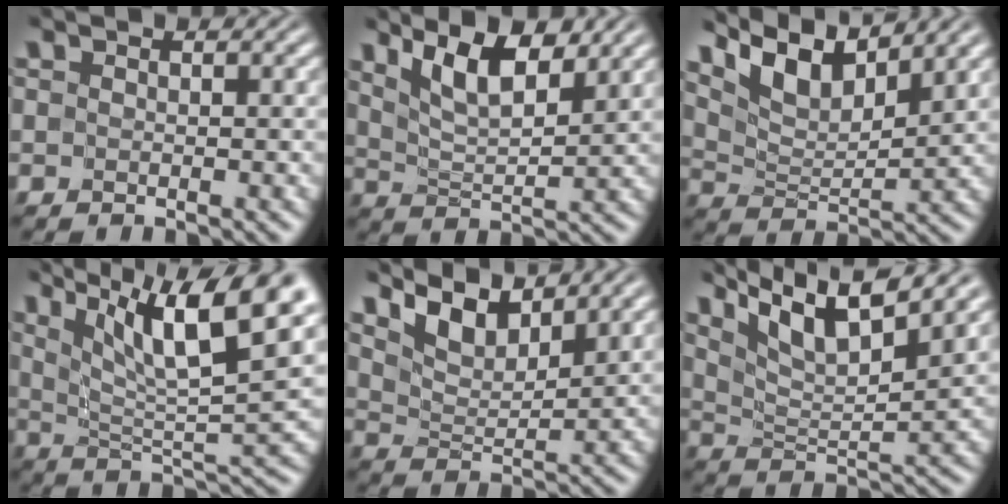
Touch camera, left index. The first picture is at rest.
{"total": 5.5, "force": [3.8, 1.5, 3.7], "torque": [-0.072, 0.005, 0.064]}
{"total": 6.7, "force": [5.3, 1.8, 3.7], "torque": [-0.080, 0.002, 0.102]}
{"total": 10.9, "force": [5.8, 2.6, 8.9], "torque": [-0.149, 0.003, 0.102]}
{"total": 5.3, "force": [4.5, 1.4, 2.4], "torque": [-0.055, 0.004, 0.077]}
{"total": 8.3, "force": [6.5, 1.6, 5.0], "torque": [-0.102, 0.009, 0.098]}